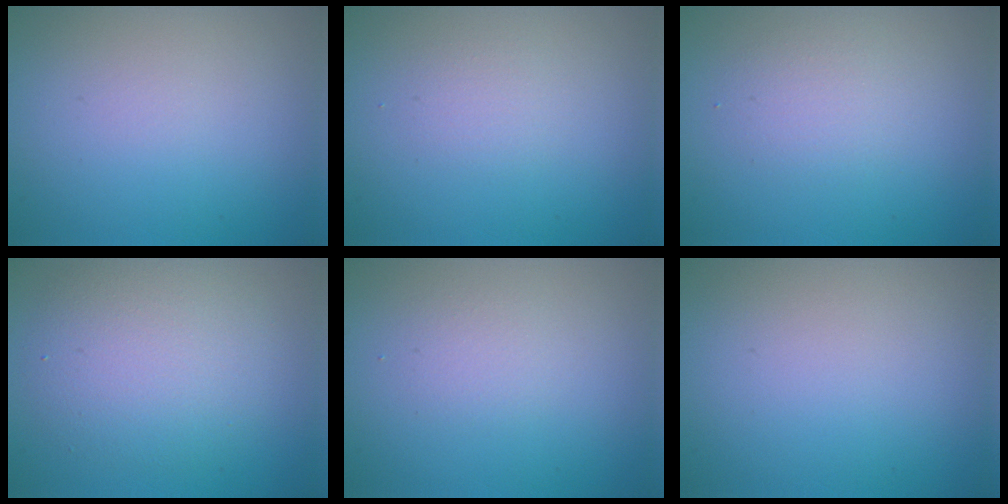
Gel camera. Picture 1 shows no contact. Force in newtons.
{"total": 1.1, "press": 1.1, "slide": 0.2}
{"total": 1.8, "press": 1.8, "slide": 0.1}
{"total": 5.0, "press": 5.0, "slide": 0.4}
{"total": 1.3, "press": 1.3, "slide": 0.1}
{"total": 0.0}